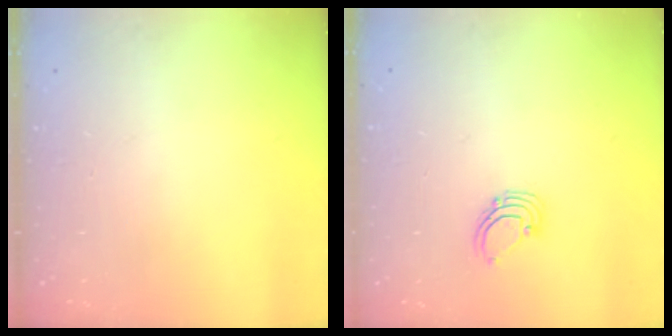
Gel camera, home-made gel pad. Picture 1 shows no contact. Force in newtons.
{"total": 2.6, "press": 2.6, "slide": 0.2}